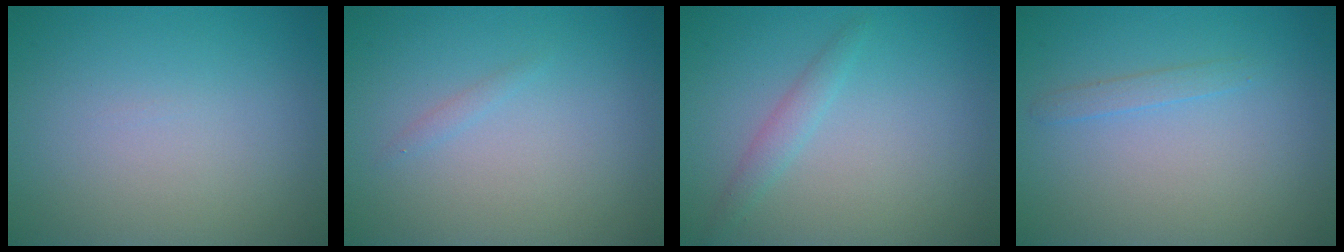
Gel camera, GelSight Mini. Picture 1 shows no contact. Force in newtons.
{"total": 1.1, "press": 1.1, "slide": 0.2}
{"total": 1.4, "press": 1.4, "slide": 0.1}
{"total": 1.0, "press": 1.0, "slide": 0.0}